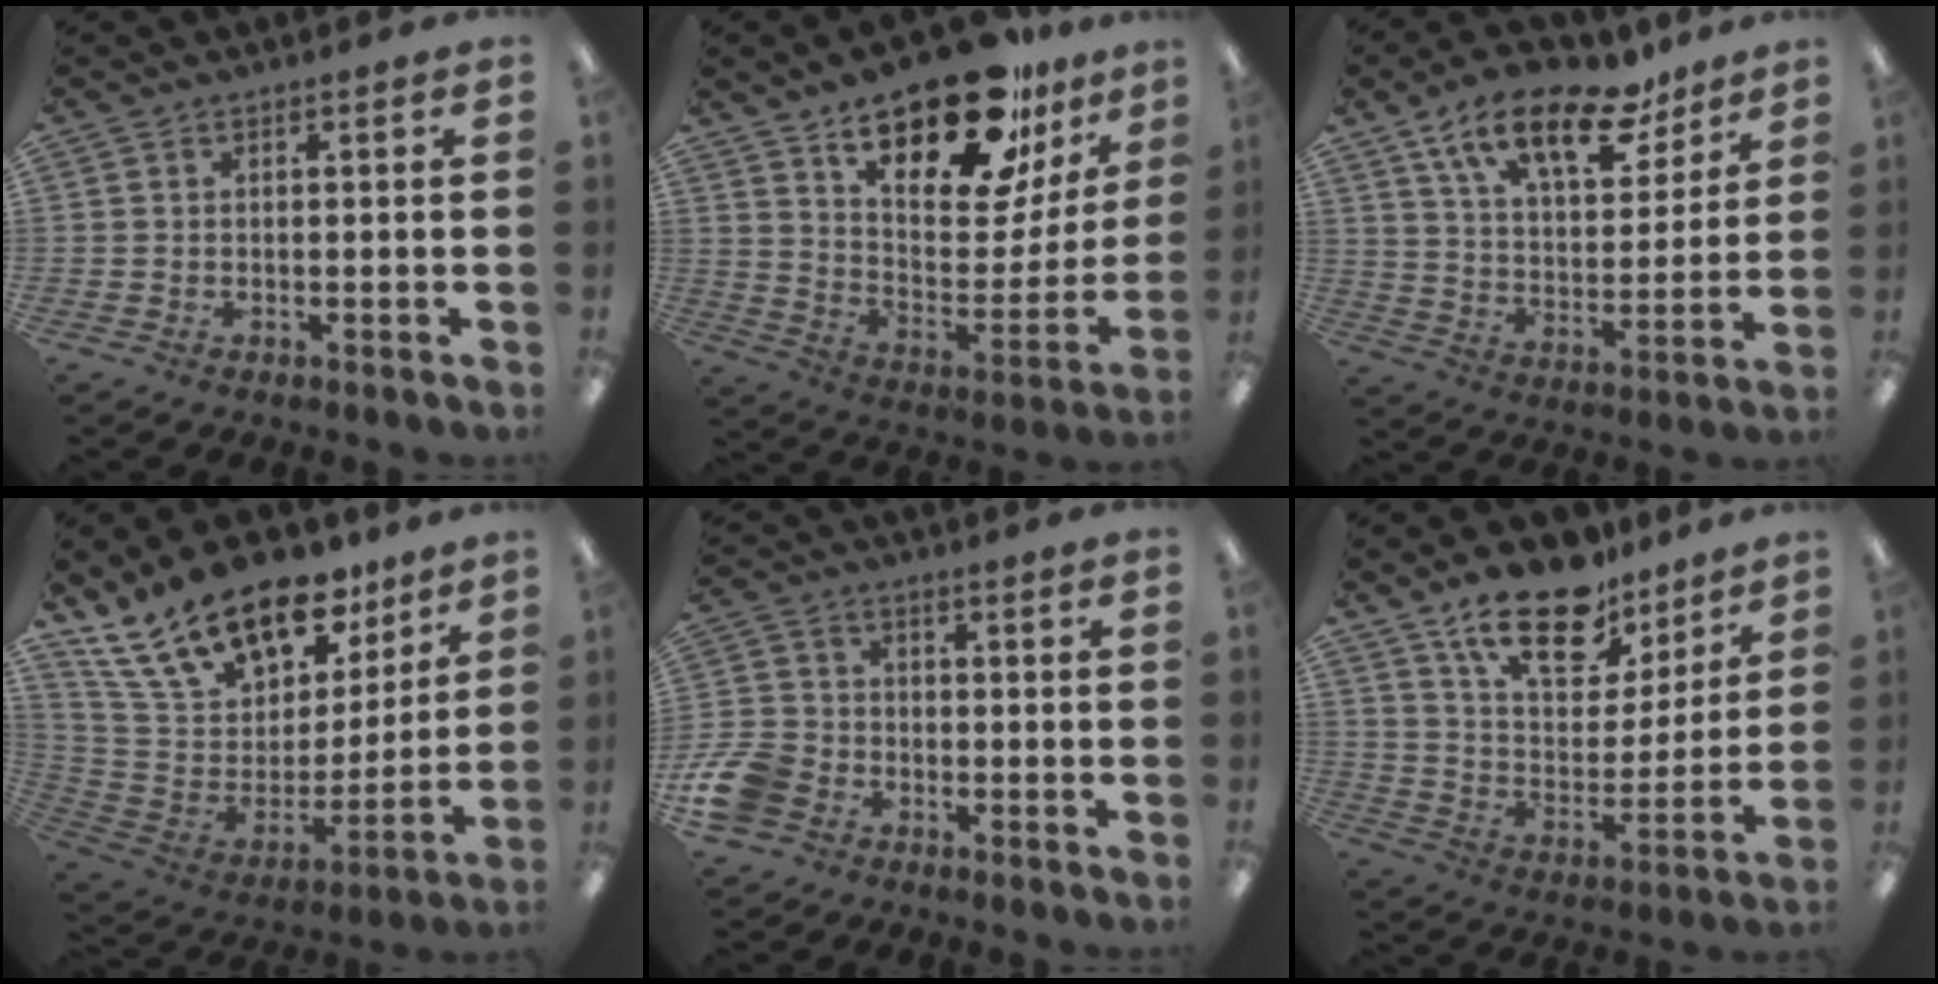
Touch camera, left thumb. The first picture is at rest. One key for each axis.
{"total": 22.6, "fx": 16.9, "fy": 8.5, "fz": 12.4, "tx": -0.187, "ty": -0.109, "tz": 0.286}
{"total": 17.9, "fx": 11.8, "fy": 8.1, "fz": 10.8, "tx": -0.170, "ty": -0.059, "tz": 0.201}
{"total": 22.5, "fx": 15.7, "fy": 11.7, "fz": 11.2, "tx": -0.200, "ty": -0.093, "tz": 0.286}
{"total": 9.2, "fx": -4.4, "fy": 6.8, "fz": 4.3, "tx": -0.099, "ty": 0.032, "tz": -0.080}
{"total": 18.2, "fx": 13.1, "fy": 8.7, "fz": 9.3, "tx": -0.157, "ty": -0.071, "tz": 0.230}